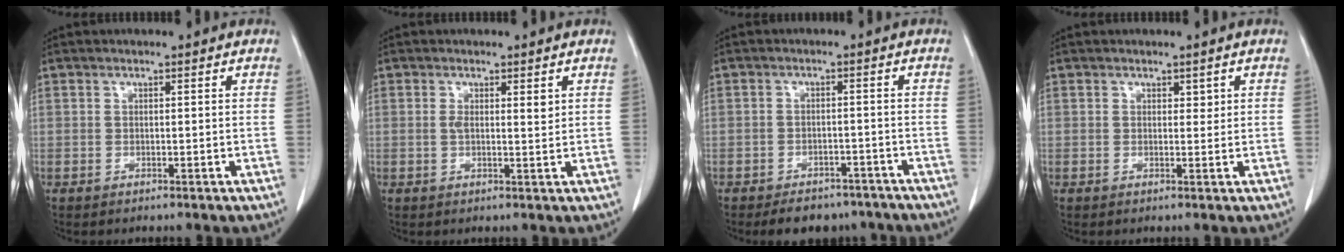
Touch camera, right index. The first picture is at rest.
{"total": 2.5, "force": [0.8, 0.7, 2.2], "torque": [-0.040, -0.001, 0.013]}
{"total": 7.3, "force": [-6.1, 3.7, 1.7], "torque": [-0.005, 0.006, -0.077]}
{"total": 1.0, "force": [0.6, 0.6, 0.5], "torque": [0.000, -0.003, 0.007]}